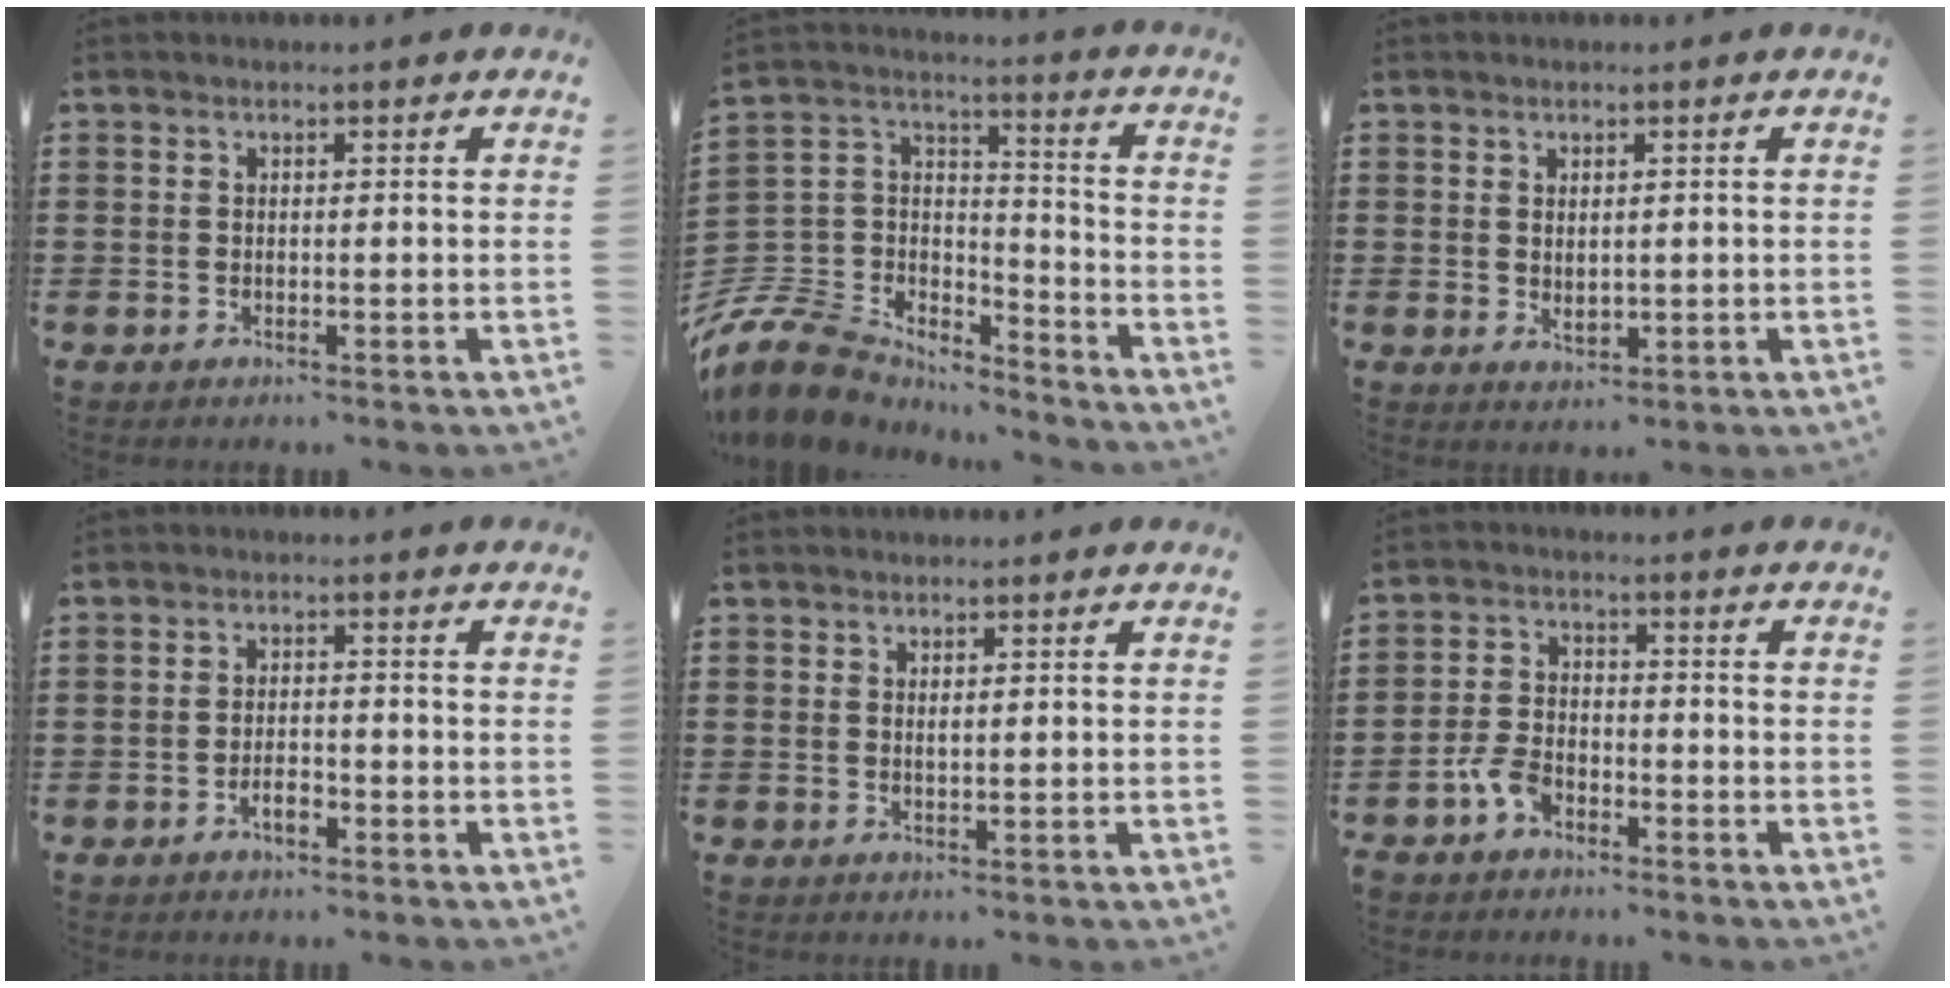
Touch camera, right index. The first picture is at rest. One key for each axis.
{"total": 11.4, "fx": -9.4, "fy": 5.7, "fz": 3.2, "tx": -0.106, "ty": 0.019, "tz": -0.190}
{"total": 1.7, "fx": 0.3, "fy": 1.0, "fz": 1.3, "tx": -0.017, "ty": 0.000, "tz": 0.004}
{"total": 3.0, "fx": -1.7, "fy": 1.2, "fz": 2.1, "tx": -0.039, "ty": 0.003, "tz": -0.033}
{"total": 0.6, "fx": 0.3, "fy": 0.1, "fz": 0.5, "tx": -0.010, "ty": 0.001, "tz": 0.005}
{"total": 4.7, "fx": -3.2, "fy": 2.4, "fz": 2.5, "tx": -0.072, "ty": 0.003, "tz": -0.066}